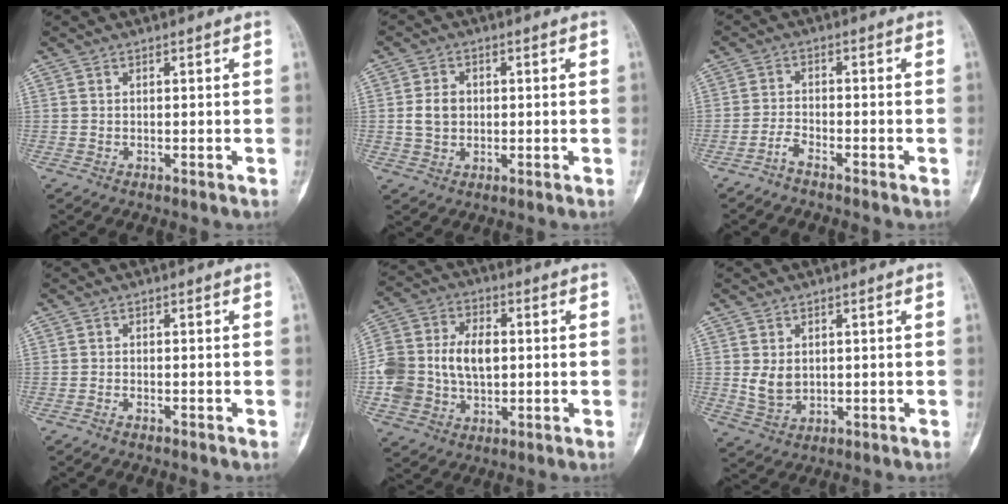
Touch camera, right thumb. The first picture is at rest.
{"total": 4.7, "force": [0.2, 3.8, 2.8], "torque": [-0.043, 0.005, 0.005]}
{"total": 2.6, "force": [-2.2, 0.6, 1.2], "torque": [-0.031, 0.016, -0.046]}
{"total": 0.7, "force": [-0.6, 0.3, 0.2], "torque": [-0.008, 0.004, -0.012]}
{"total": 16.0, "force": [-0.3, 11.3, 11.3], "torque": [-0.216, 0.022, 0.001]}
{"total": 4.6, "force": [0.5, 3.5, 3.0], "torque": [-0.041, -0.009, 0.020]}